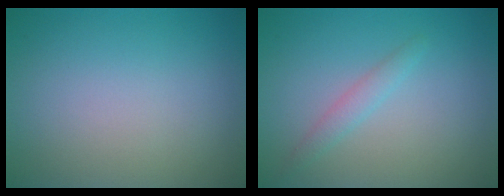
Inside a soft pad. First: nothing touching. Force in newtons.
{"total": 1.5, "press": 1.5, "slide": 0.1}